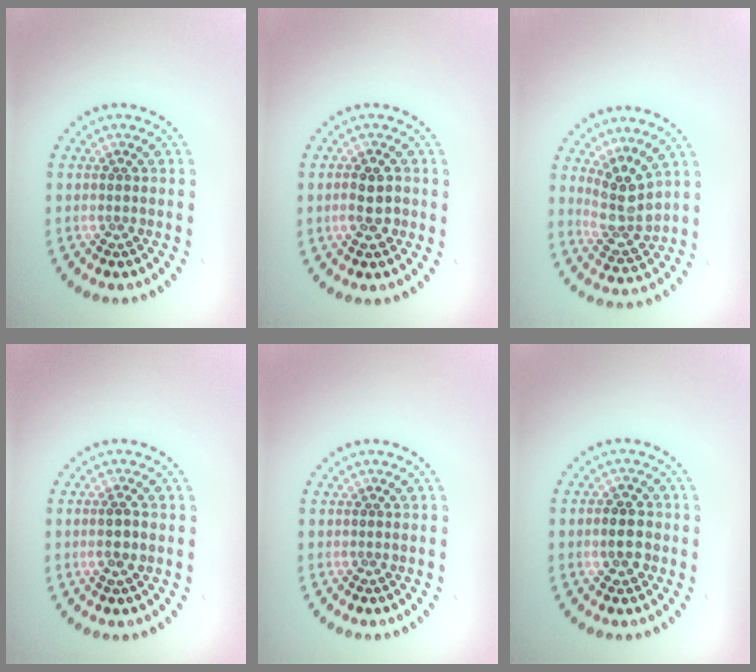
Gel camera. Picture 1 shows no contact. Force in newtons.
{"total": 2.4, "press": 2.4, "slide": 0.4}
{"total": 3.5, "press": 2.9, "slide": 1.9}
{"total": 1.3, "press": 1.2, "slide": 0.5}
{"total": 0.0}
{"total": 2.6, "press": 2.6, "slide": 0.4}